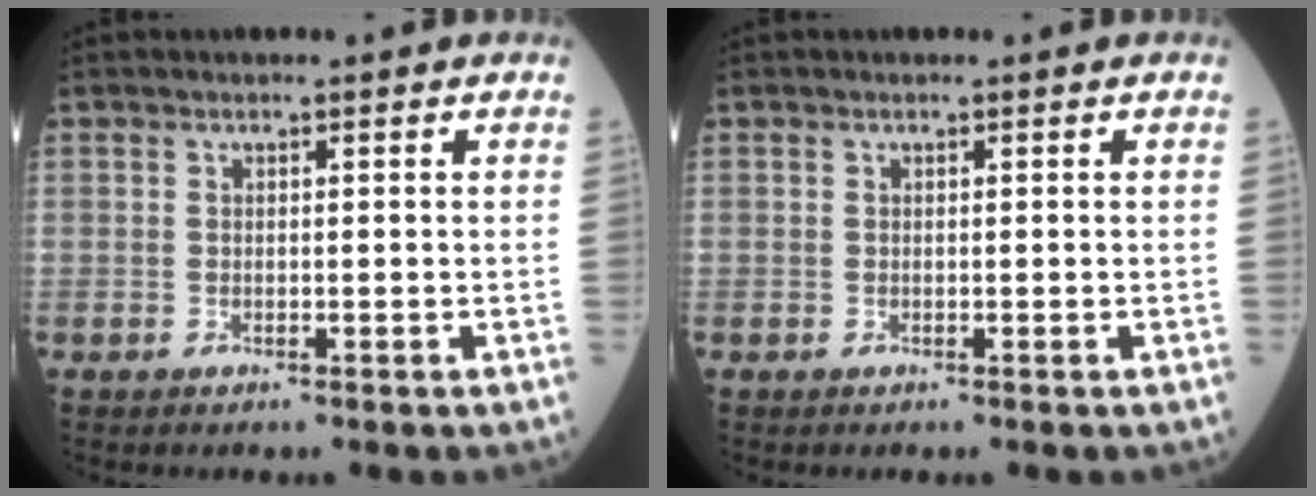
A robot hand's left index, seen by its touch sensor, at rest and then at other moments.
{"total": 0.0}